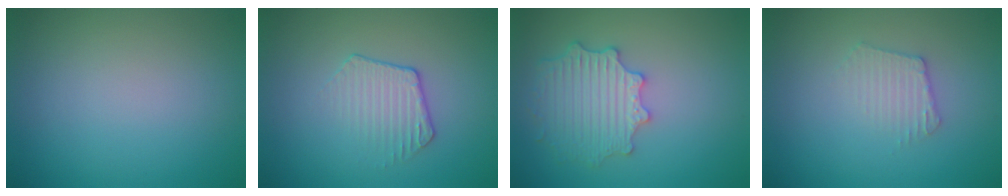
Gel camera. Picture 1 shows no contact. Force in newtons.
{"total": 2.1, "press": 1.5, "slide": 1.4}
{"total": 4.5, "press": 4.1, "slide": 1.7}
{"total": 2.1, "press": 2.0, "slide": 0.4}